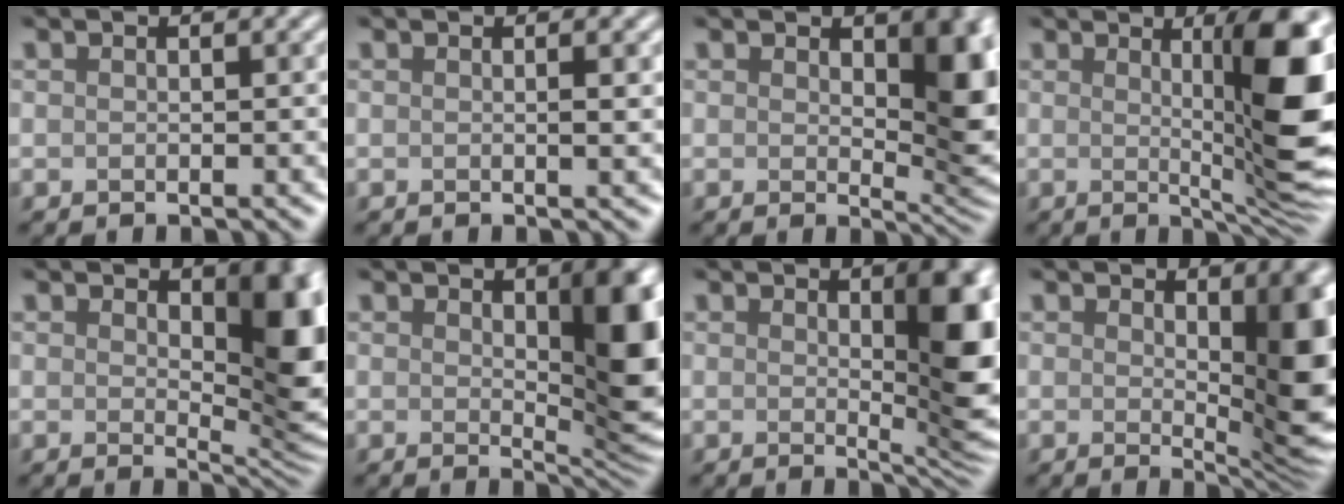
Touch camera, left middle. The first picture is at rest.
{"total": 1.1, "force": [0.1, 0.2, 1.1], "torque": [-0.013, 0.001, -0.002]}
{"total": 7.1, "force": [1.6, 3.6, 5.9], "torque": [-0.069, -0.009, 0.030]}
{"total": 9.7, "force": [1.2, 1.6, 9.5], "torque": [-0.115, -0.007, 0.024]}
{"total": 7.7, "force": [1.8, 3.7, 6.6], "torque": [-0.082, -0.008, 0.034]}
{"total": 7.8, "force": [1.7, 2.6, 7.1], "torque": [-0.087, -0.008, 0.035]}
{"total": 7.1, "force": [1.4, 1.9, 6.7], "torque": [-0.070, -0.007, 0.023]}
{"total": 7.6, "force": [1.2, 2.4, 7.1], "torque": [-0.087, -0.014, 0.027]}